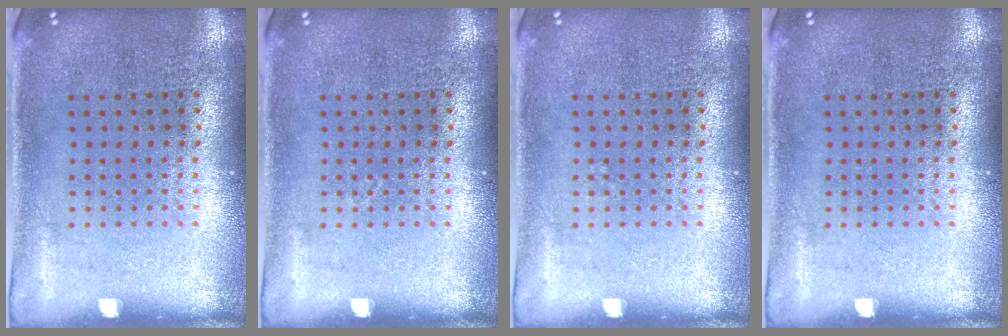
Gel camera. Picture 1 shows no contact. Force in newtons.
{"total": 0.0}
{"total": 0.0}
{"total": 0.0}